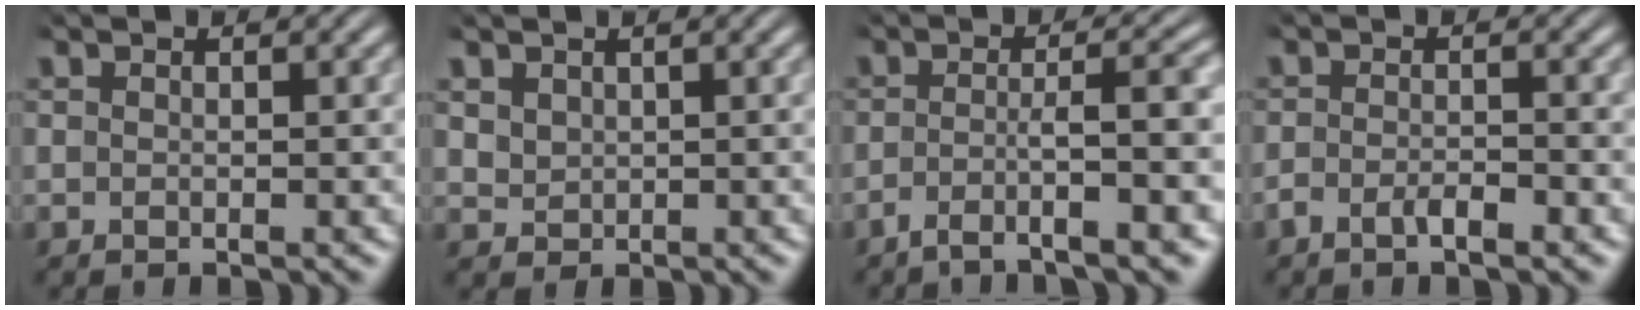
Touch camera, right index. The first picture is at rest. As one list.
[{"total": 1.6, "force": [0.9, 1.3, 0.4], "torque": [-0.014, -0.013, 0.032]}, {"total": 4.4, "force": [-2.8, 0.2, 3.4], "torque": [-0.049, -0.011, -0.038]}, {"total": 2.1, "force": [-1.6, 0.9, 0.8], "torque": [-0.009, -0.004, -0.033]}]